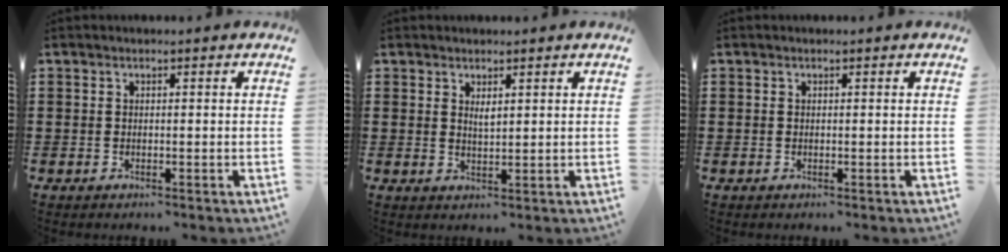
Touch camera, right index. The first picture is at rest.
{"total": 1.6, "force": [1.1, 0.5, 1.2], "torque": [-0.024, 0.002, 0.018]}
{"total": 0.0}